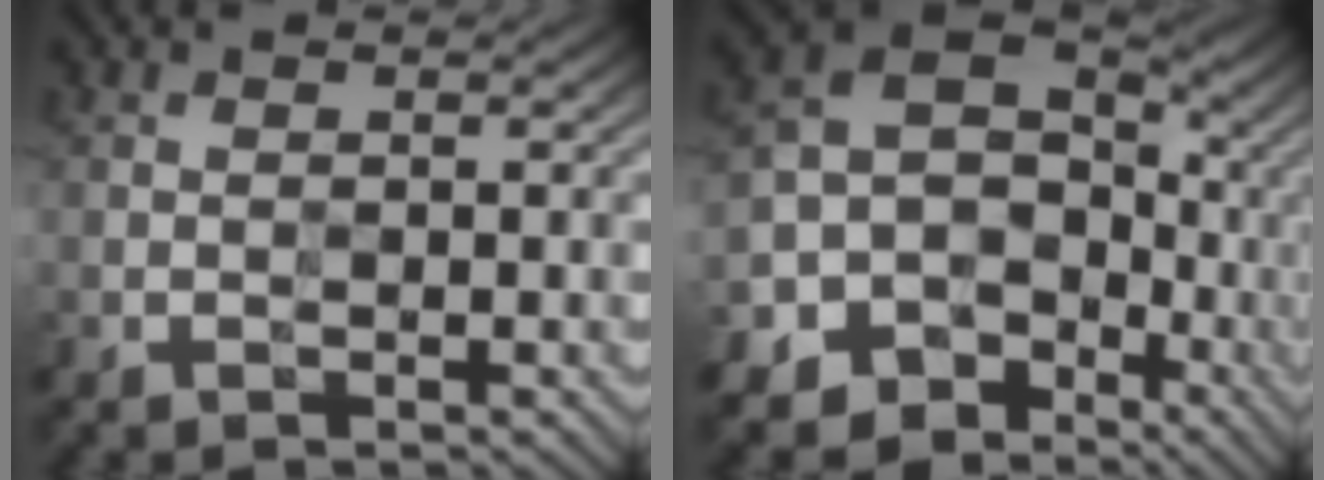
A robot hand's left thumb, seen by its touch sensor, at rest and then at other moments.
{"total": 13.3, "force": [-4.9, 10.9, 5.8], "torque": [-0.133, -0.033, -0.078]}